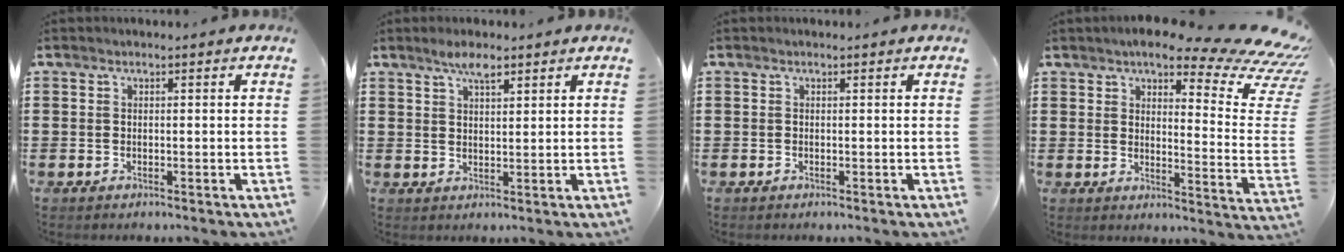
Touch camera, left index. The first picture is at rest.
{"total": 3.6, "force": [2.6, 1.2, 2.2], "torque": [-0.042, 0.002, 0.044]}
{"total": 0.0}
{"total": 11.0, "force": [8.2, 2.4, 7.0], "torque": [-0.114, -0.054, 0.135]}